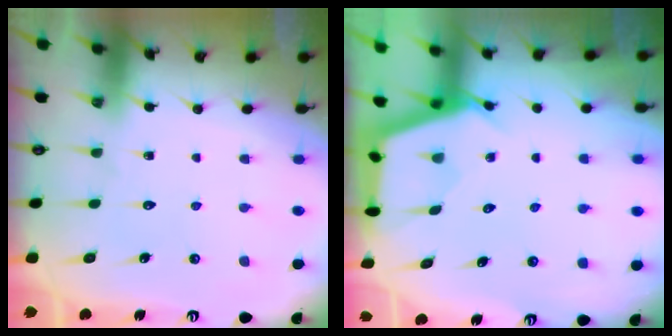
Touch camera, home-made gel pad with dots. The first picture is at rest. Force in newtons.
{"total": 2.9, "press": 2.9, "slide": 0.4}